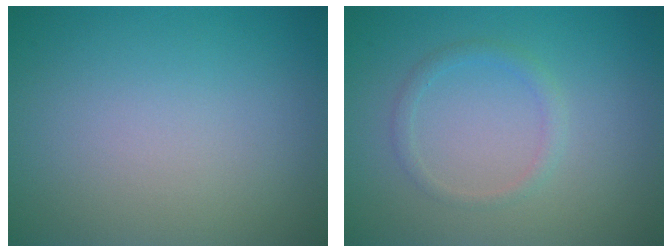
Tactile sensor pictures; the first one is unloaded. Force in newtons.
{"total": 1.3, "press": 1.3, "slide": 0.1}